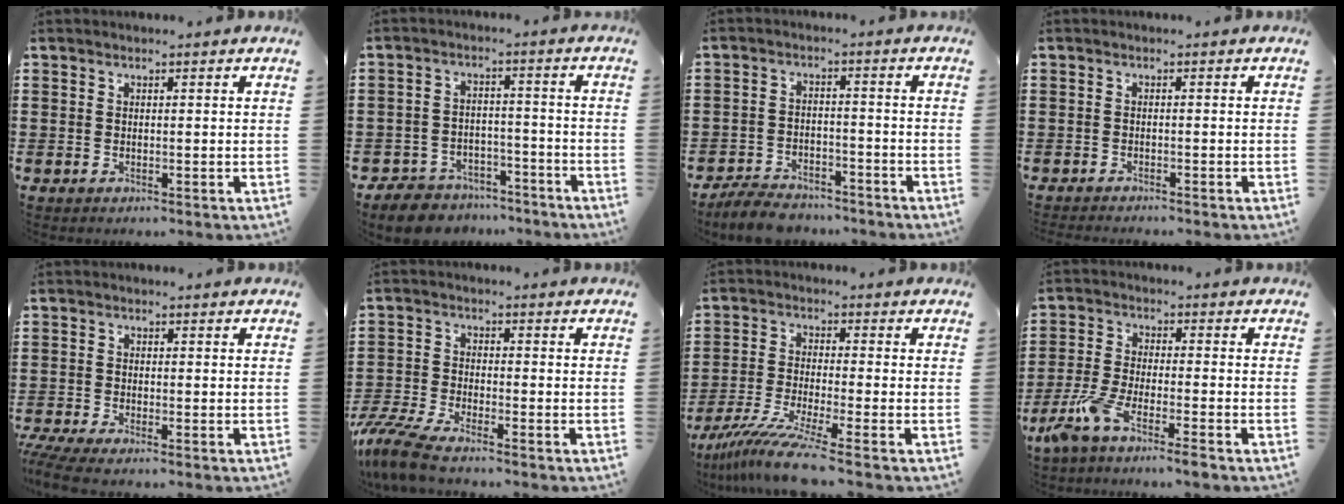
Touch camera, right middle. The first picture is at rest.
{"total": 6.7, "force": [-6.5, 1.6, 0.7], "torque": [-0.019, 0.016, -0.129]}
{"total": 5.8, "force": [-5.5, 1.0, 1.3], "torque": [-0.031, 0.007, -0.109]}
{"total": 1.1, "force": [-1.1, -0.2, 0.0], "torque": [-0.005, -0.002, -0.022]}
{"total": 2.7, "force": [-2.3, 0.0, 1.3], "torque": [-0.044, -0.014, -0.052]}
{"total": 6.4, "force": [-5.5, 0.7, 3.1], "torque": [-0.097, -0.019, -0.115]}
{"total": 7.4, "force": [-5.9, -0.1, 4.5], "torque": [-0.097, -0.019, -0.112]}
{"total": 6.4, "force": [-5.1, 0.2, 3.9], "torque": [-0.104, -0.019, -0.101]}